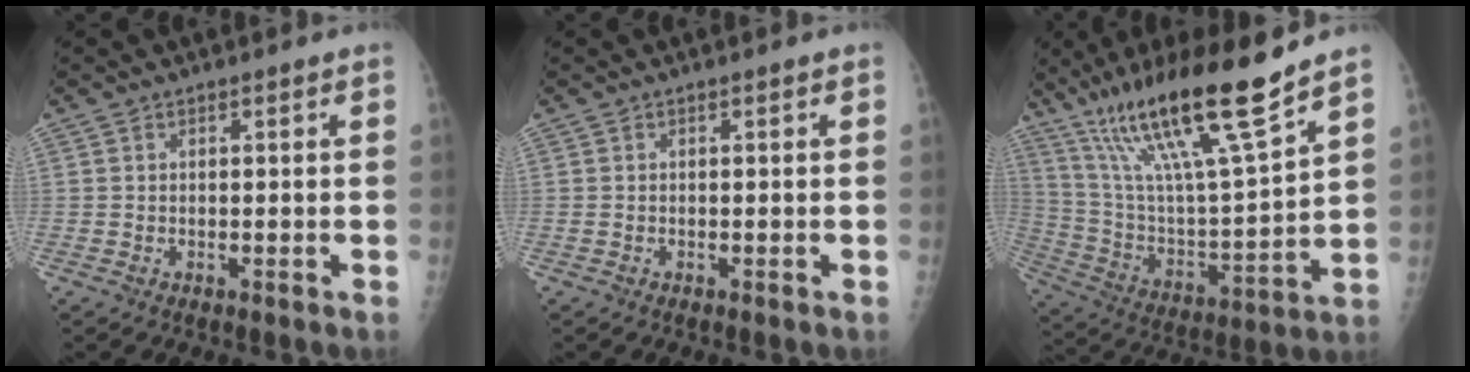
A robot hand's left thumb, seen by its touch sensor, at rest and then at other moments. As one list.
[{"total": 0.0}, {"total": 21.9, "force": [15.0, 2.1, 15.9], "torque": [-0.267, -0.063, 0.274]}]